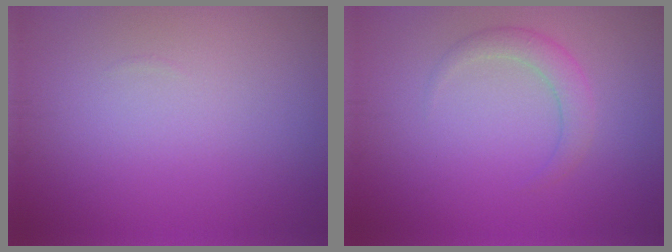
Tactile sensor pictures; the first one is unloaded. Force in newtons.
{"total": 2.1, "press": 2.1, "slide": 0.1}